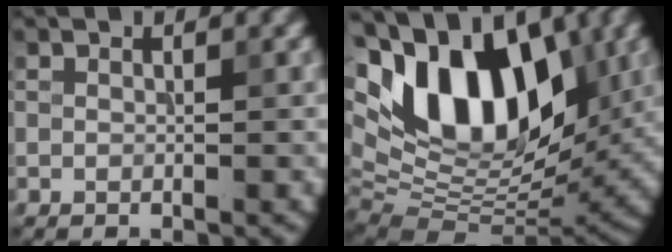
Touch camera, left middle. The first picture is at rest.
{"total": 15.6, "force": [4.8, 9.0, 11.8], "torque": [-0.193, 0.022, 0.074]}